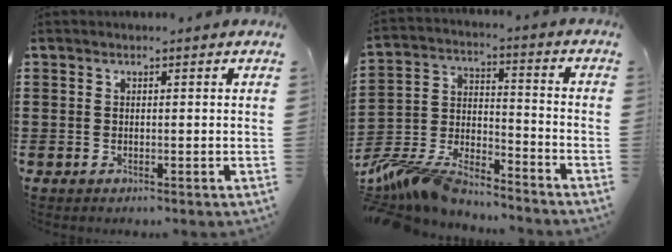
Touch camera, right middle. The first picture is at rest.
{"total": 10.8, "force": [-10.2, 1.8, 3.2], "torque": [-0.083, 0.012, -0.207]}